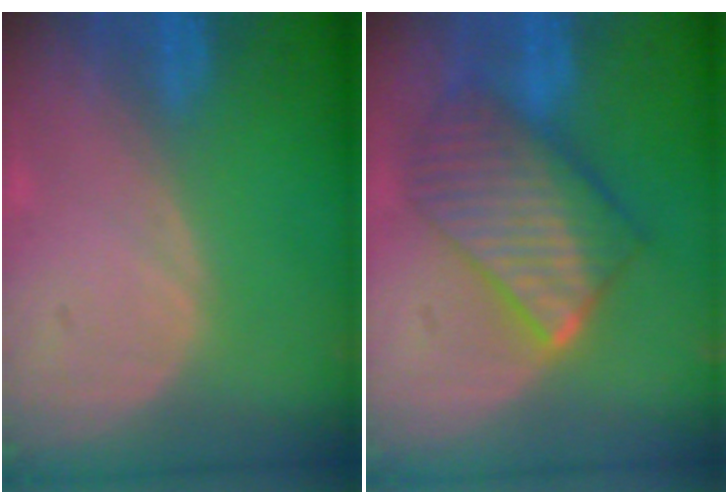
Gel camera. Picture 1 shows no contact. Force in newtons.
{"total": 10.1, "press": 10.1, "slide": 0.8}